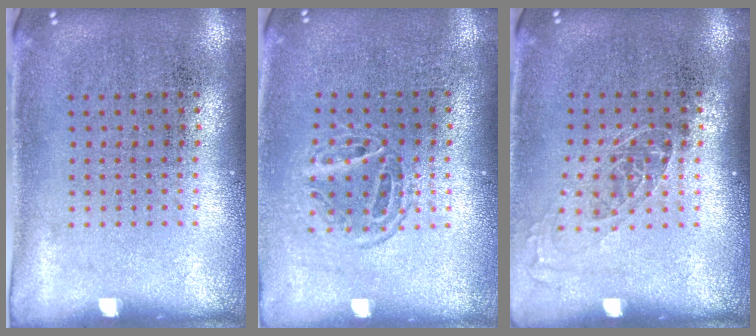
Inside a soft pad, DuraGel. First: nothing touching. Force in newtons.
{"total": 1.4, "press": 1.1, "slide": 0.8}
{"total": 1.0, "press": 0.9, "slide": 0.5}